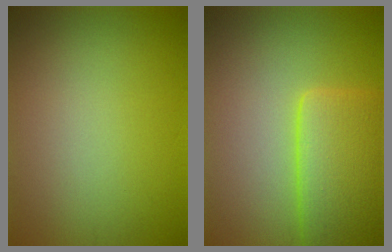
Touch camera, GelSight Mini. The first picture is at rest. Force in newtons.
{"total": 6.7, "press": 6.7, "slide": 0.3}